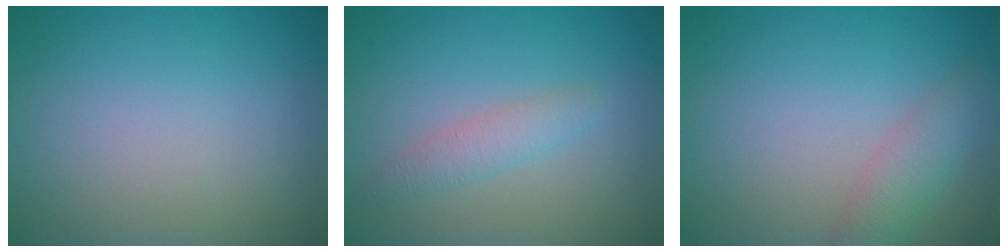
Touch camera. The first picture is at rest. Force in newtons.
{"total": 1.9, "press": 1.9, "slide": 0.1}
{"total": 2.5, "press": 2.5, "slide": 0.1}